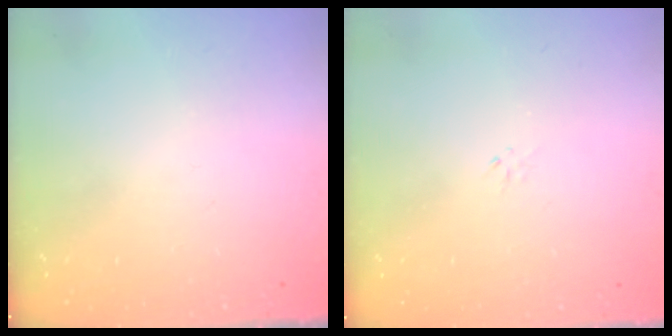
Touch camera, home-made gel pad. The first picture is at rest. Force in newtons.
{"total": 0.0}